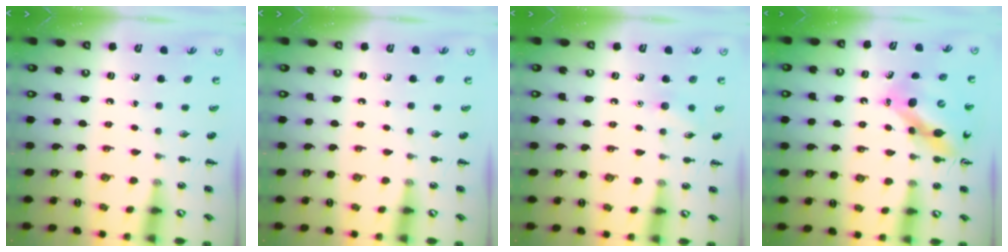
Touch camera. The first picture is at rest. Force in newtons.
{"total": 0.0}
{"total": 5.6, "press": 5.4, "slide": 1.3}
{"total": 10.2, "press": 9.8, "slide": 3.0}